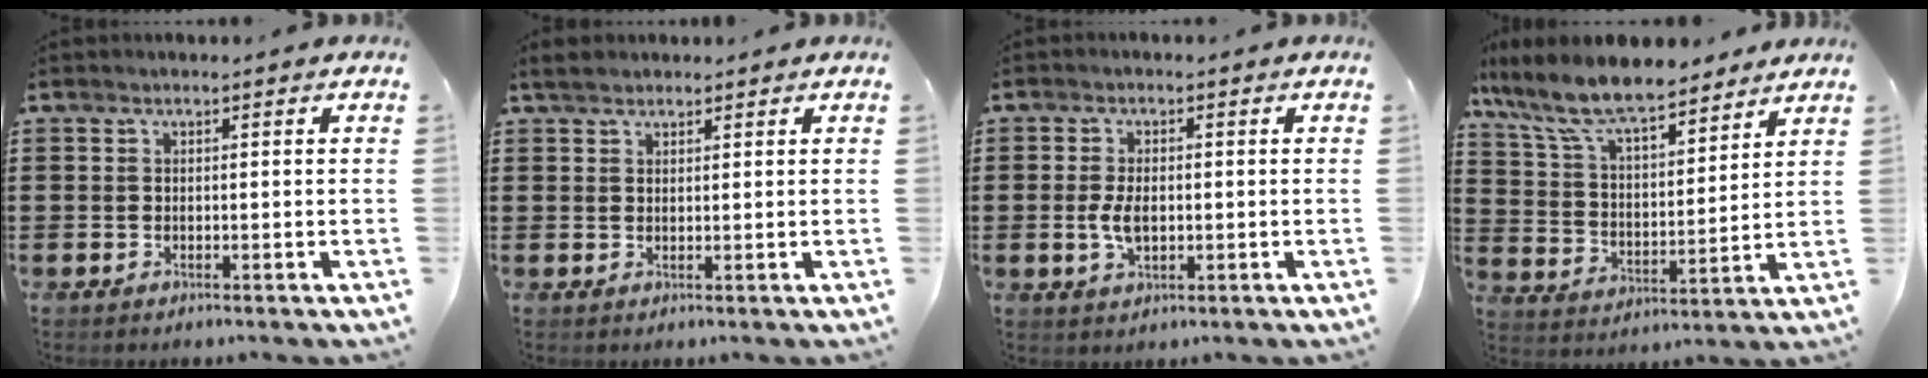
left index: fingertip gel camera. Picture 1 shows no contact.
{"total": 2.0, "force": [1.8, 0.8, 0.6], "torque": [-0.017, 0.007, 0.034]}
{"total": 4.1, "force": [-0.3, 2.1, 3.5], "torque": [-0.081, -0.001, -0.009]}
{"total": 10.3, "force": [9.0, 2.1, 4.5], "torque": [-0.124, -0.042, 0.158]}